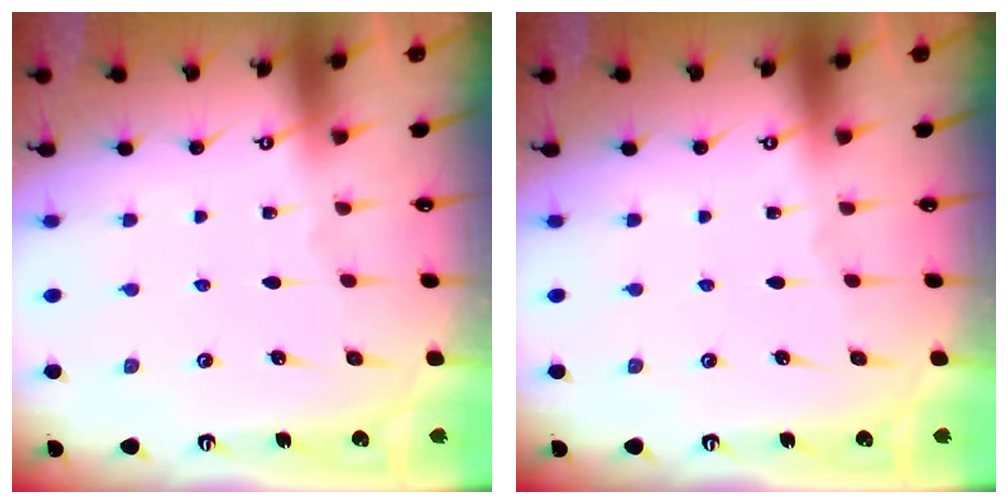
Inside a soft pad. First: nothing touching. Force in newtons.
{"total": 0.0}